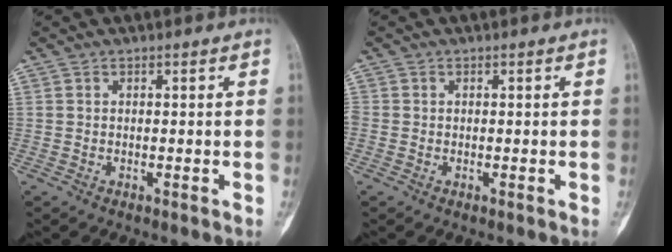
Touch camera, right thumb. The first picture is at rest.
{"total": 0.9, "force": [0.1, 0.8, 0.4], "torque": [-0.010, 0.003, 0.002]}